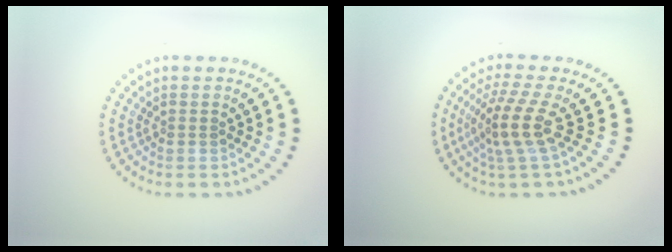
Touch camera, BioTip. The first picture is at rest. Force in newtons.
{"total": 3.8, "press": 2.8, "slide": 2.6}